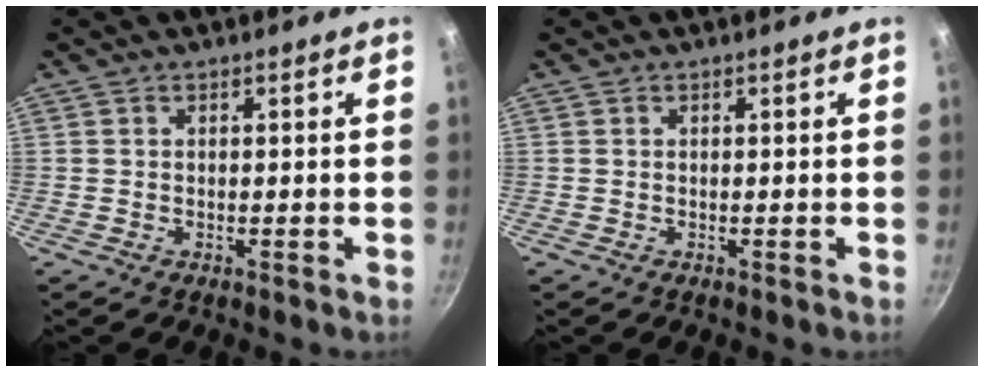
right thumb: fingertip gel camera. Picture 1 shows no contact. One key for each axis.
{"total": 0.0}